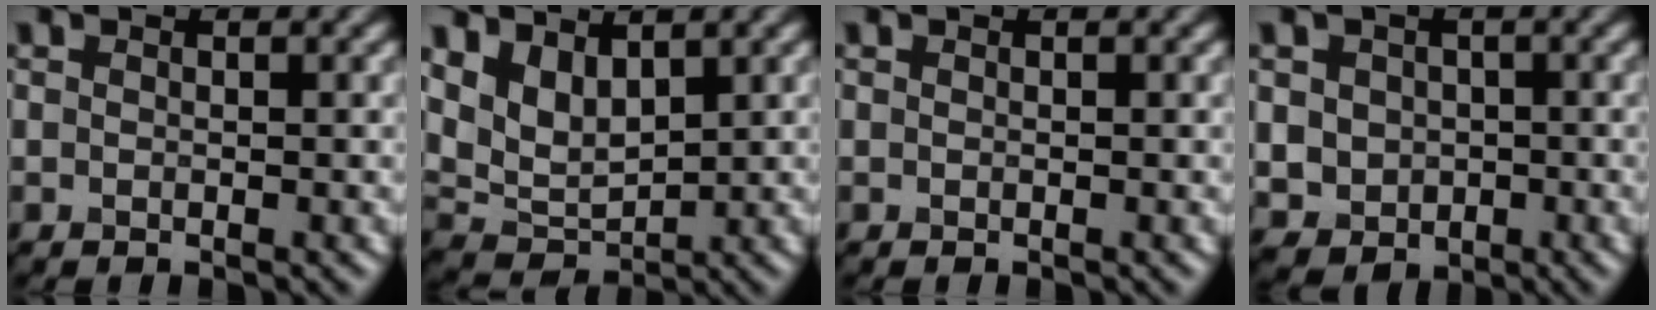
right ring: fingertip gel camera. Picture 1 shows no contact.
{"total": 4.8, "force": [2.6, 2.7, 3.0], "torque": [-0.068, -0.011, 0.054]}
{"total": 0.0}
{"total": 3.7, "force": [-0.2, 3.5, 1.4], "torque": [-0.018, -0.002, -0.007]}